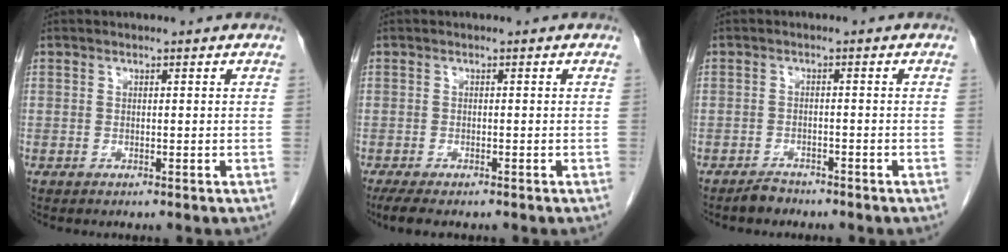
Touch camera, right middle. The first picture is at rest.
{"total": 4.7, "force": [-3.6, 1.3, 2.7], "torque": [-0.046, -0.013, -0.052]}
{"total": 2.0, "force": [-1.9, 0.7, 0.4], "torque": [-0.016, -0.003, -0.029]}